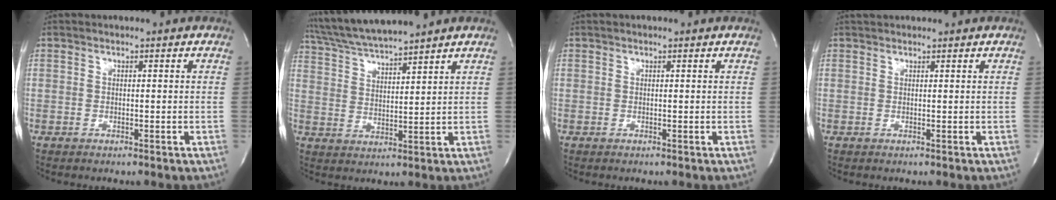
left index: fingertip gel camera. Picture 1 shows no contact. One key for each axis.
{"total": 9.6, "fx": 8.9, "fy": -0.8, "fz": 3.7, "tx": -0.073, "ty": 0.015, "tz": 0.167}
{"total": 0.8, "fx": 0.6, "fy": 0.1, "fz": 0.4, "tx": -0.010, "ty": 0.014, "tz": 0.011}
{"total": 2.4, "fx": 2.2, "fy": 0.3, "fz": 0.8, "tx": -0.011, "ty": 0.028, "tz": 0.036}